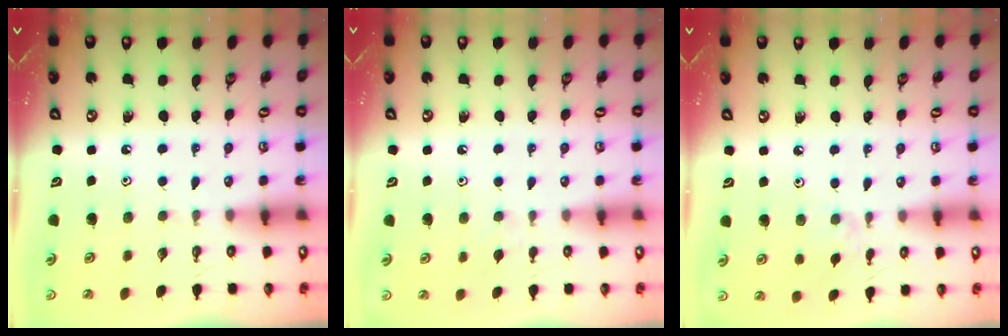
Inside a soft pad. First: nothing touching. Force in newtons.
{"total": 3.7, "press": 3.7, "slide": 0.7}
{"total": 2.5, "press": 2.5, "slide": 0.5}